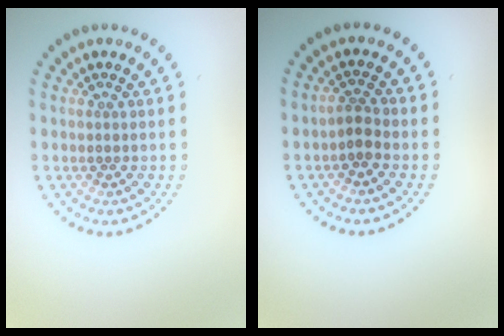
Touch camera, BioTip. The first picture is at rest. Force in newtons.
{"total": 1.5, "press": 1.3, "slide": 0.8}